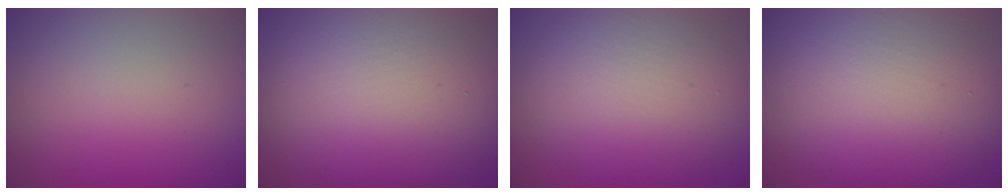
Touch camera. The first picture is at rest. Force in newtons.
{"total": 13.1, "press": 13.1, "slide": 1.0}
{"total": 8.5, "press": 8.5, "slide": 0.3}
{"total": 11.8, "press": 11.7, "slide": 0.9}